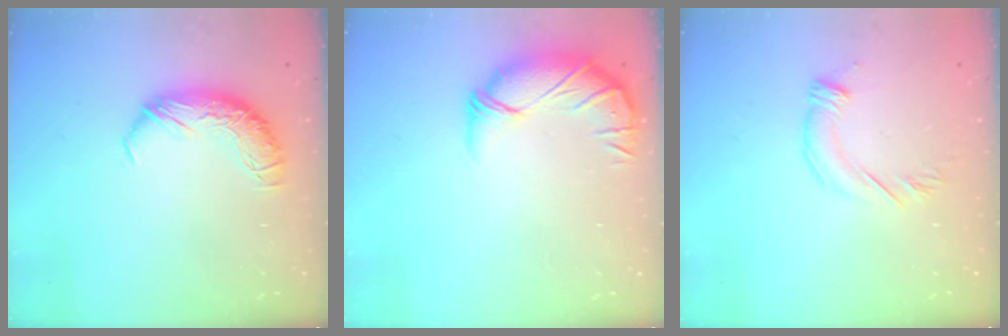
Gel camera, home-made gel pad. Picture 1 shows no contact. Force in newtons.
{"total": 4.1, "press": 3.4, "slide": 2.1}
{"total": 3.6, "press": 3.5, "slide": 0.8}